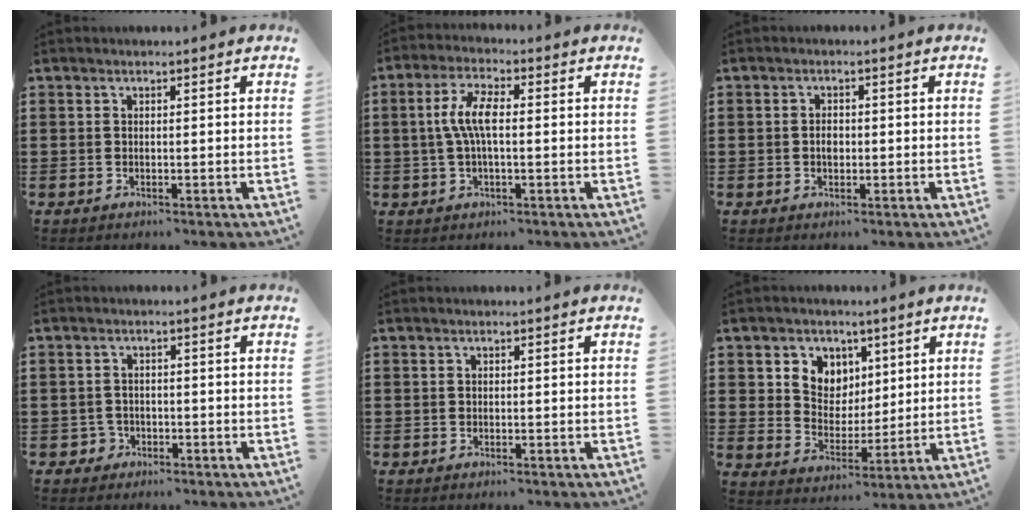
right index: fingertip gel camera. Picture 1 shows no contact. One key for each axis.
{"total": 5.8, "fx": 0.2, "fy": 1.9, "fz": 5.5, "tx": -0.120, "ty": 0.001, "tz": -0.004}
{"total": 1.9, "fx": -0.2, "fy": 1.2, "fz": 1.5, "tx": -0.030, "ty": 0.005, "tz": -0.004}
{"total": 1.7, "fx": -1.0, "fy": 1.4, "fz": 0.2, "tx": -0.009, "ty": 0.000, "tz": -0.024}
{"total": 0.0}
{"total": 5.6, "fx": 3.0, "fy": 4.7, "fz": 0.3, "tx": -0.031, "ty": -0.001, "tz": 0.052}